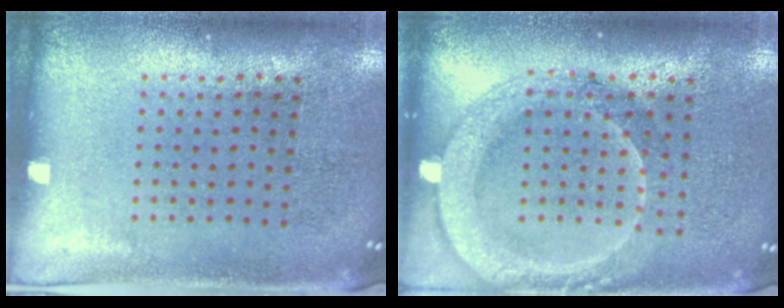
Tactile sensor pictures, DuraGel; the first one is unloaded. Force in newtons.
{"total": 2.1, "press": 2.0, "slide": 0.7}